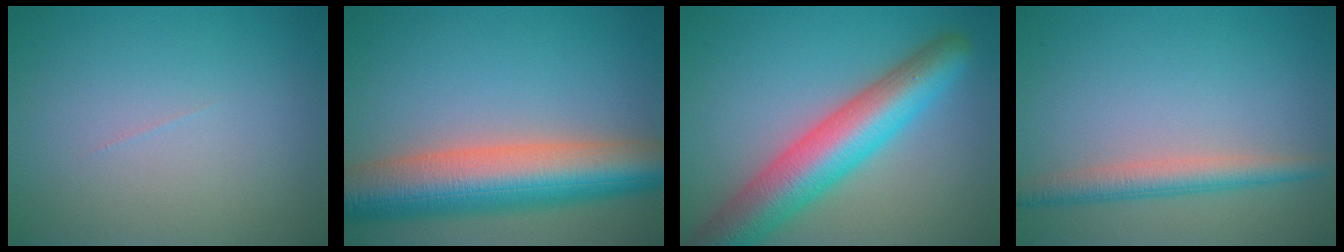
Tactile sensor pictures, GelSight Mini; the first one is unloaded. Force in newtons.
{"total": 10.9, "press": 10.9, "slide": 0.7}
{"total": 8.8, "press": 8.8, "slide": 0.3}
{"total": 3.0, "press": 3.0, "slide": 0.1}